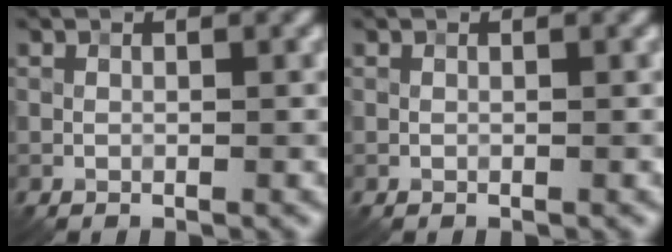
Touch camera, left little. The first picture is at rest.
{"total": 0.0}